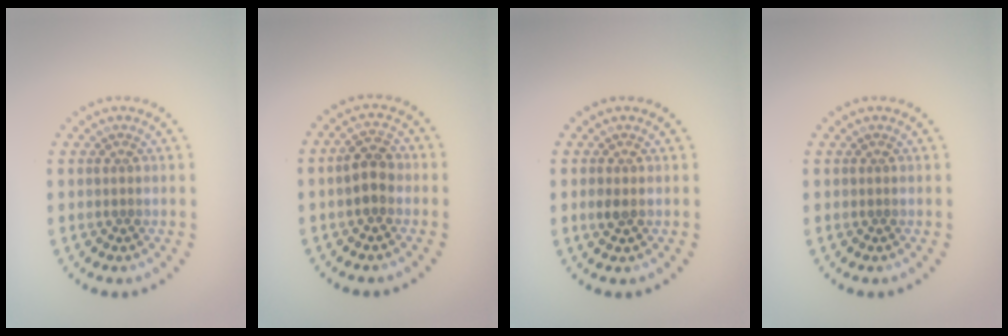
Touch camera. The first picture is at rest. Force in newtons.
{"total": 2.5, "press": 2.5, "slide": 0.5}
{"total": 1.1, "press": 1.1, "slide": 0.1}
{"total": 0.0}